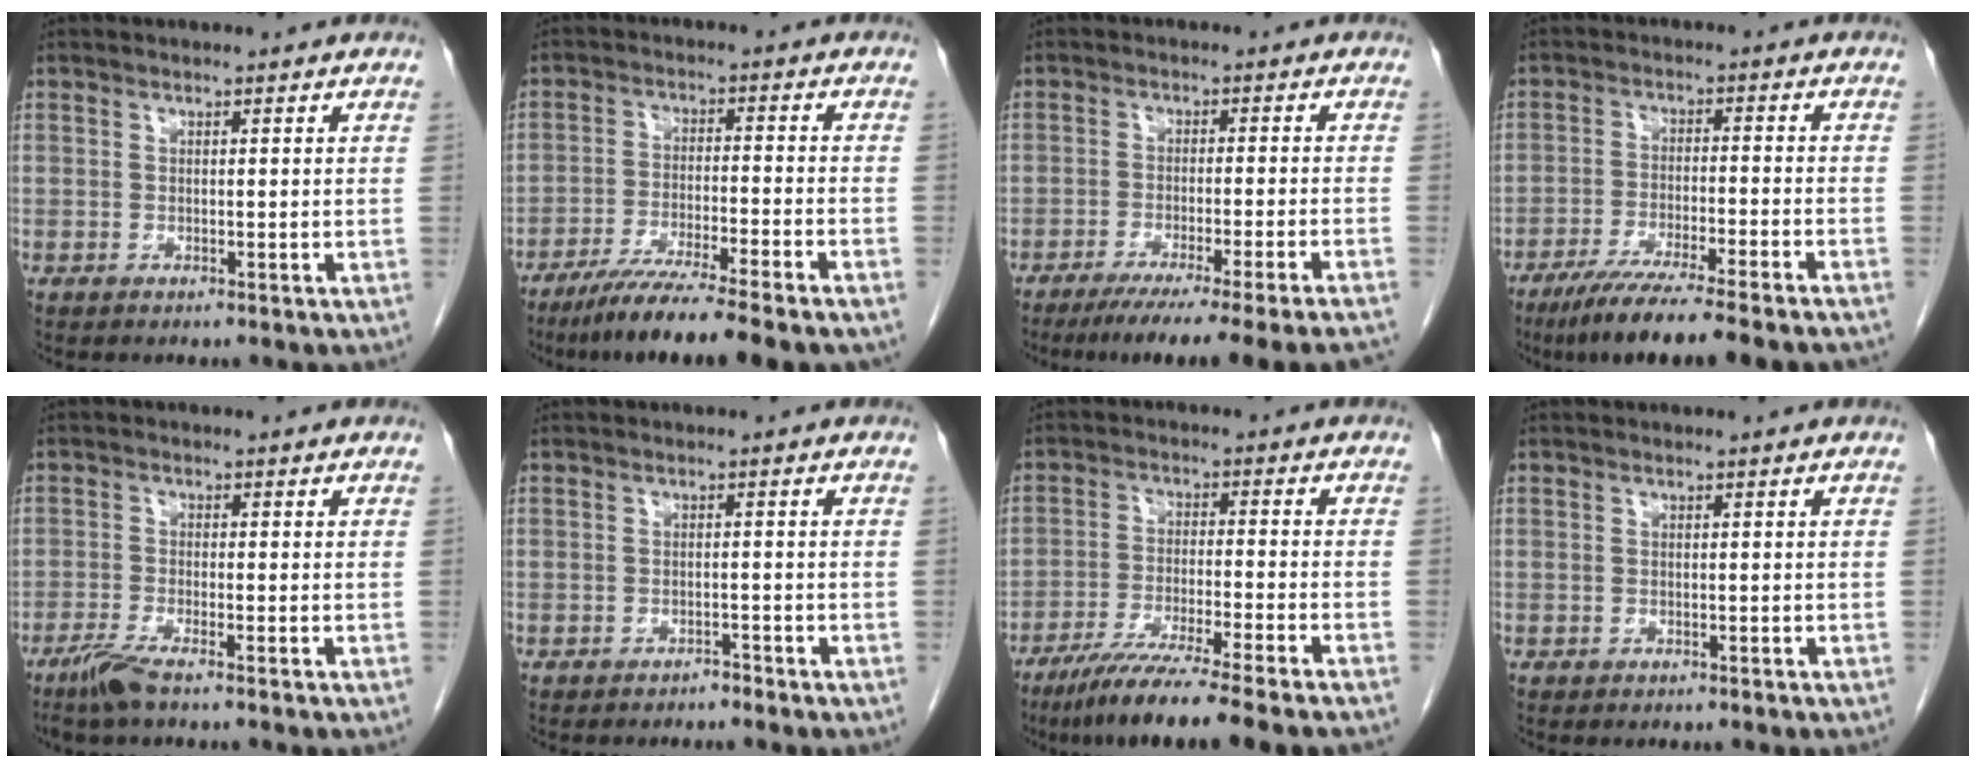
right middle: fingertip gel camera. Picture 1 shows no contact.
{"total": 11.5, "force": [-9.0, -0.4, 7.2], "torque": [-0.115, -0.033, -0.145]}
{"total": 15.7, "force": [-13.3, -1.8, 8.2], "torque": [-0.081, -0.047, -0.189]}
{"total": 13.8, "force": [-11.2, 0.2, 8.0], "torque": [-0.124, -0.039, -0.176]}
{"total": 3.6, "force": [-2.7, 0.0, 2.4], "torque": [-0.056, -0.009, -0.058]}
{"total": 1.2, "force": [-1.2, 0.2, 0.2], "torque": [-0.006, -0.002, -0.018]}
{"total": 12.2, "force": [-9.5, -1.2, 7.5], "torque": [-0.116, -0.040, -0.154]}
{"total": 0.0}